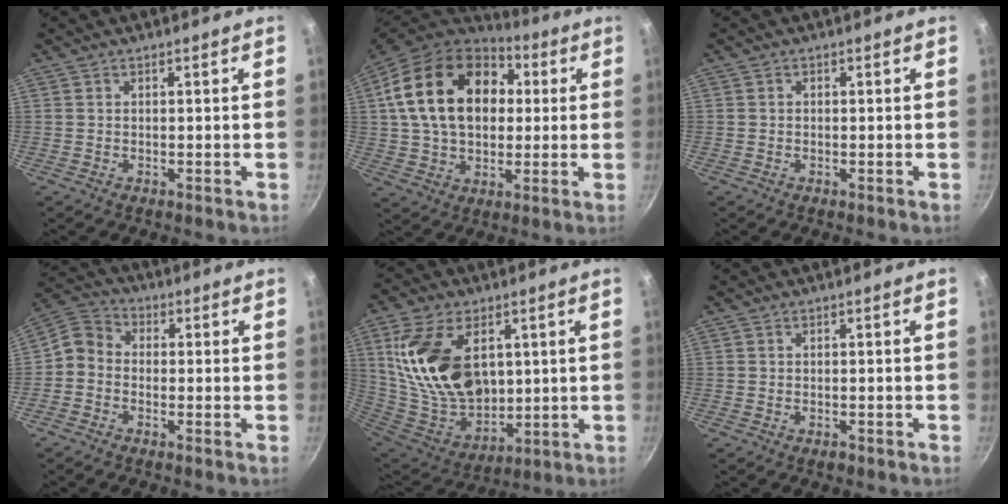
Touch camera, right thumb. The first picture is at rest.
{"total": 23.3, "force": [5.2, 16.1, 16.0], "torque": [-0.260, 0.019, 0.083]}
{"total": 0.6, "force": [-0.1, 0.5, 0.3], "torque": [-0.005, 0.004, -0.002]}
{"total": 5.4, "force": [-1.6, 4.4, 2.7], "torque": [-0.045, 0.033, -0.051]}
{"total": 21.8, "force": [5.8, 13.9, 15.7], "torque": [-0.272, -0.035, 0.126]}
{"total": 1.0, "force": [-0.7, 0.5, 0.7], "torque": [-0.013, 0.005, -0.006]}